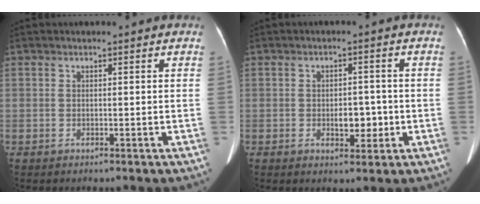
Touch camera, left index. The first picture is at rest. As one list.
[{"total": 3.9, "force": [-1.3, 2.1, 3.0], "torque": [-0.041, 0.000, -0.013]}]